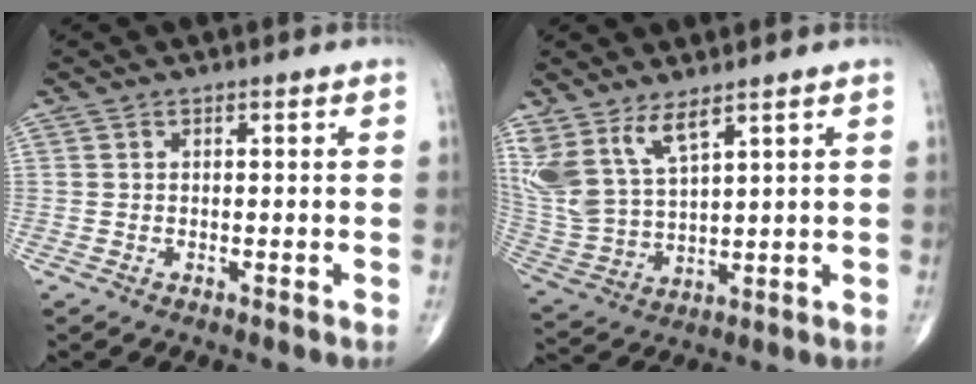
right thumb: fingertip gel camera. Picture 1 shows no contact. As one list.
[{"total": 11.0, "force": [7.1, 4.1, 7.3], "torque": [-0.156, -0.032, 0.165]}]